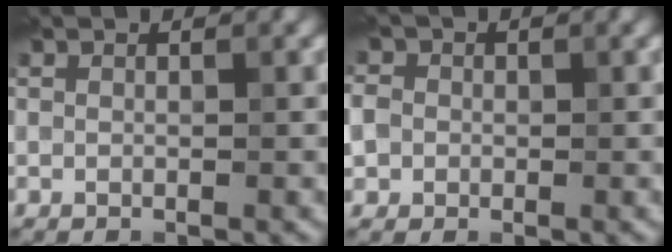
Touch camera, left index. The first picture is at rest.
{"total": 5.5, "force": [0.3, 4.9, 2.3], "torque": [-0.047, 0.038, -0.029]}